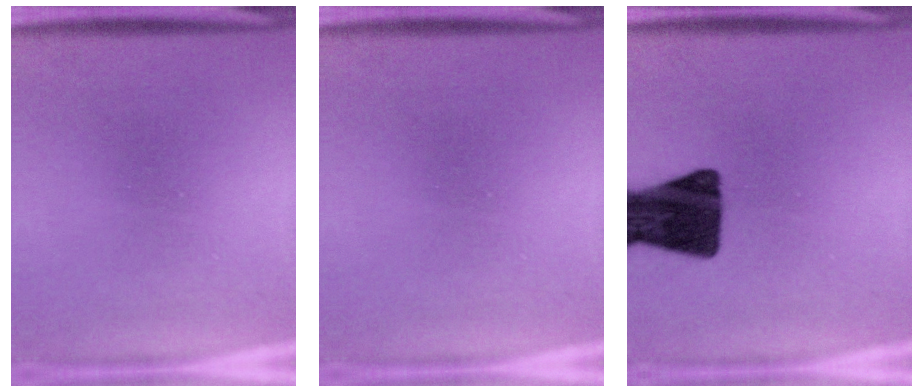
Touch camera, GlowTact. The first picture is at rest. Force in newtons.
{"total": 0.0}
{"total": 14.3}